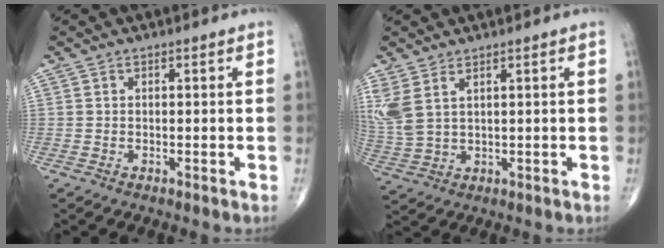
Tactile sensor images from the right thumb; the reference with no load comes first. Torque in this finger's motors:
{"motor_torque": [0.14, 0.14, 0.70, 0.59, 0.07]}